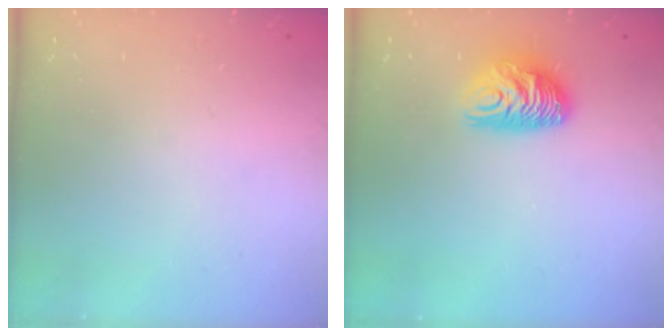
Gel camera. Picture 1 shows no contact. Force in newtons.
{"total": 10.5, "press": 10.4, "slide": 1.0}